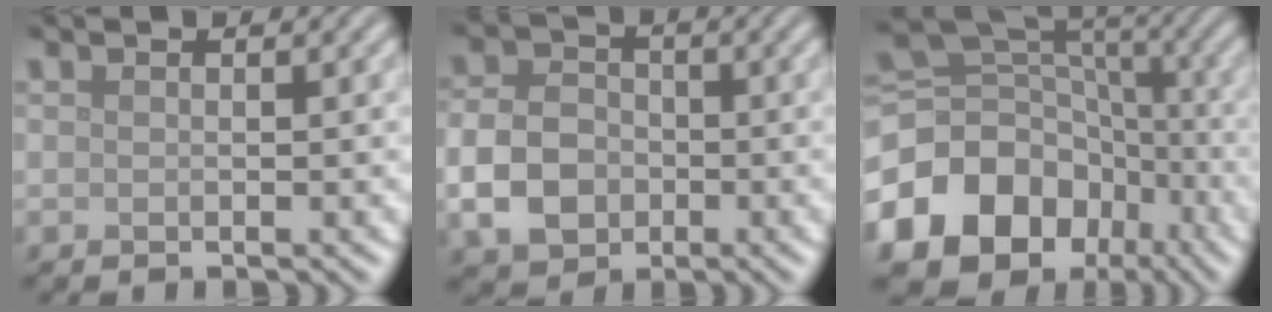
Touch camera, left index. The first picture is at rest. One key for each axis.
{"total": 5.4, "fx": -1.6, "fy": 4.2, "fz": 2.9, "tx": -0.063, "ty": -0.002, "tz": -0.039}
{"total": 14.9, "fx": -6.8, "fy": 11.7, "fz": 6.2, "tx": -0.148, "ty": -0.005, "tz": -0.111}